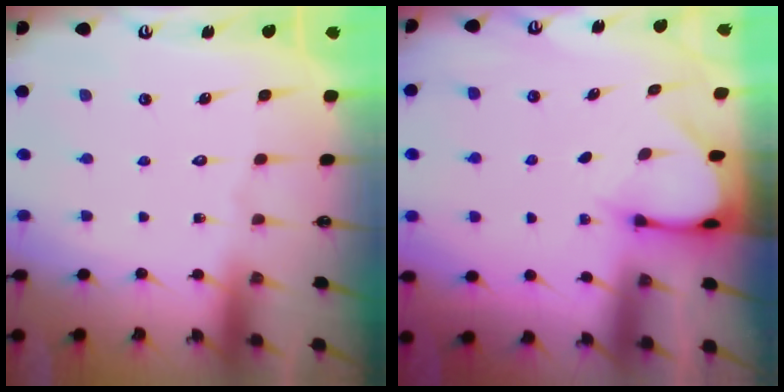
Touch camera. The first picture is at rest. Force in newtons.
{"total": 3.0, "press": 3.0, "slide": 0.2}